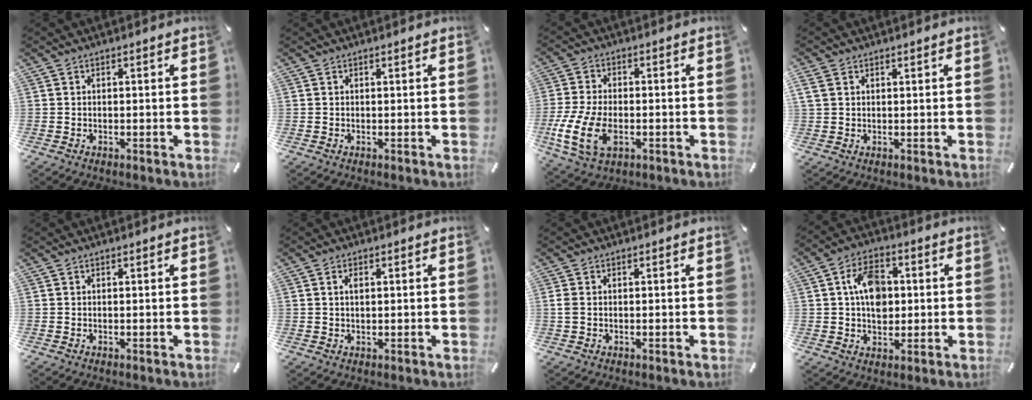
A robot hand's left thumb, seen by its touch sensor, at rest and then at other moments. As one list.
[{"total": 0.0}, {"total": 11.6, "force": [-3.4, 7.2, 8.5], "torque": [-0.190, -0.002, -0.059]}, {"total": 2.1, "force": [1.0, 1.4, 1.0], "torque": [-0.023, 0.001, 0.019]}, {"total": 0.0}, {"total": 1.8, "force": [0.5, 0.9, 1.4], "torque": [-0.030, 0.003, 0.008]}, {"total": 1.2, "force": [-0.1, 0.7, 1.0], "torque": [-0.027, -0.001, -0.005]}, {"total": 9.7, "force": [1.2, 7.0, 6.7], "torque": [-0.111, 0.003, 0.018]}]